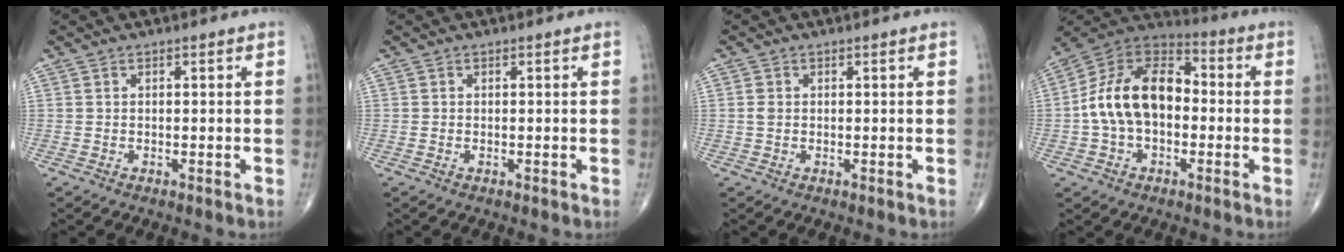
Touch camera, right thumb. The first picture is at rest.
{"total": 0.0}
{"total": 1.2, "force": [0.1, 0.9, 0.8], "torque": [-0.015, 0.001, 0.001]}
{"total": 16.5, "force": [-1.0, 10.7, 12.5], "torque": [-0.208, 0.042, -0.028]}